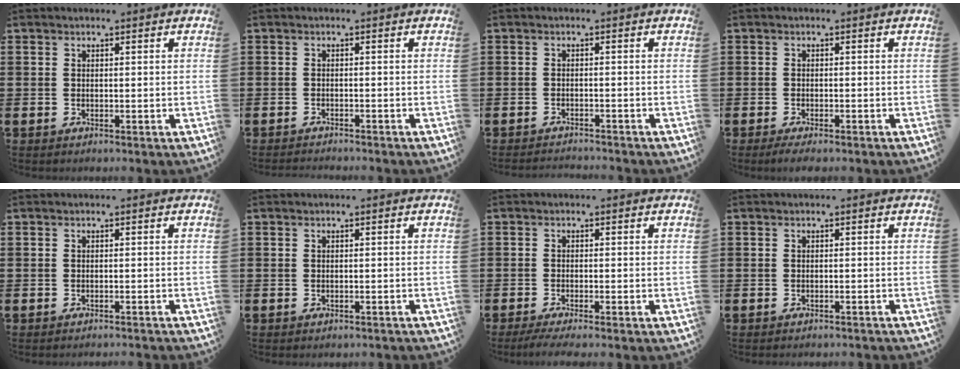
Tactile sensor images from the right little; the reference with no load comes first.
{"total": 0.9, "force": [-0.9, -0.1, -0.1], "torque": [0.000, 0.000, -0.019]}
{"total": 1.3, "force": [-1.3, -0.1, -0.1], "torque": [-0.002, 0.002, -0.026]}
{"total": 1.1, "force": [-0.8, 0.2, 0.8], "torque": [-0.014, -0.001, -0.016]}
{"total": 0.6, "force": [-0.5, -0.2, 0.0], "torque": [0.001, -0.001, -0.011]}
{"total": 0.0}
{"total": 1.4, "force": [-1.0, 0.0, 1.0], "torque": [-0.015, -0.002, -0.018]}
{"total": 0.5, "force": [-0.5, 0.0, 0.0], "torque": [0.000, -0.003, -0.011]}